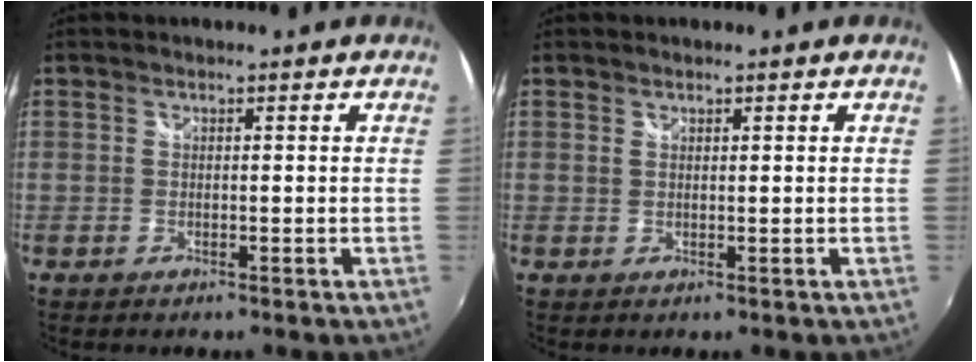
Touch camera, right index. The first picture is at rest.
{"total": 0.0}